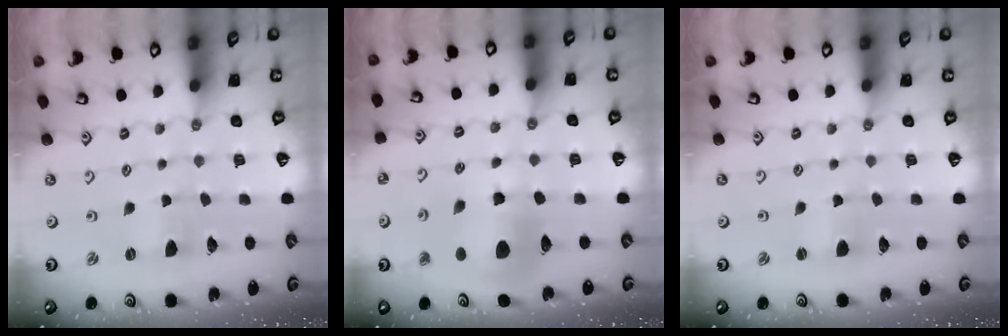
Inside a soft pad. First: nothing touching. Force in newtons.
{"total": 10.2, "press": 10.2, "slide": 1.2}
{"total": 2.4, "press": 2.4, "slide": 0.3}